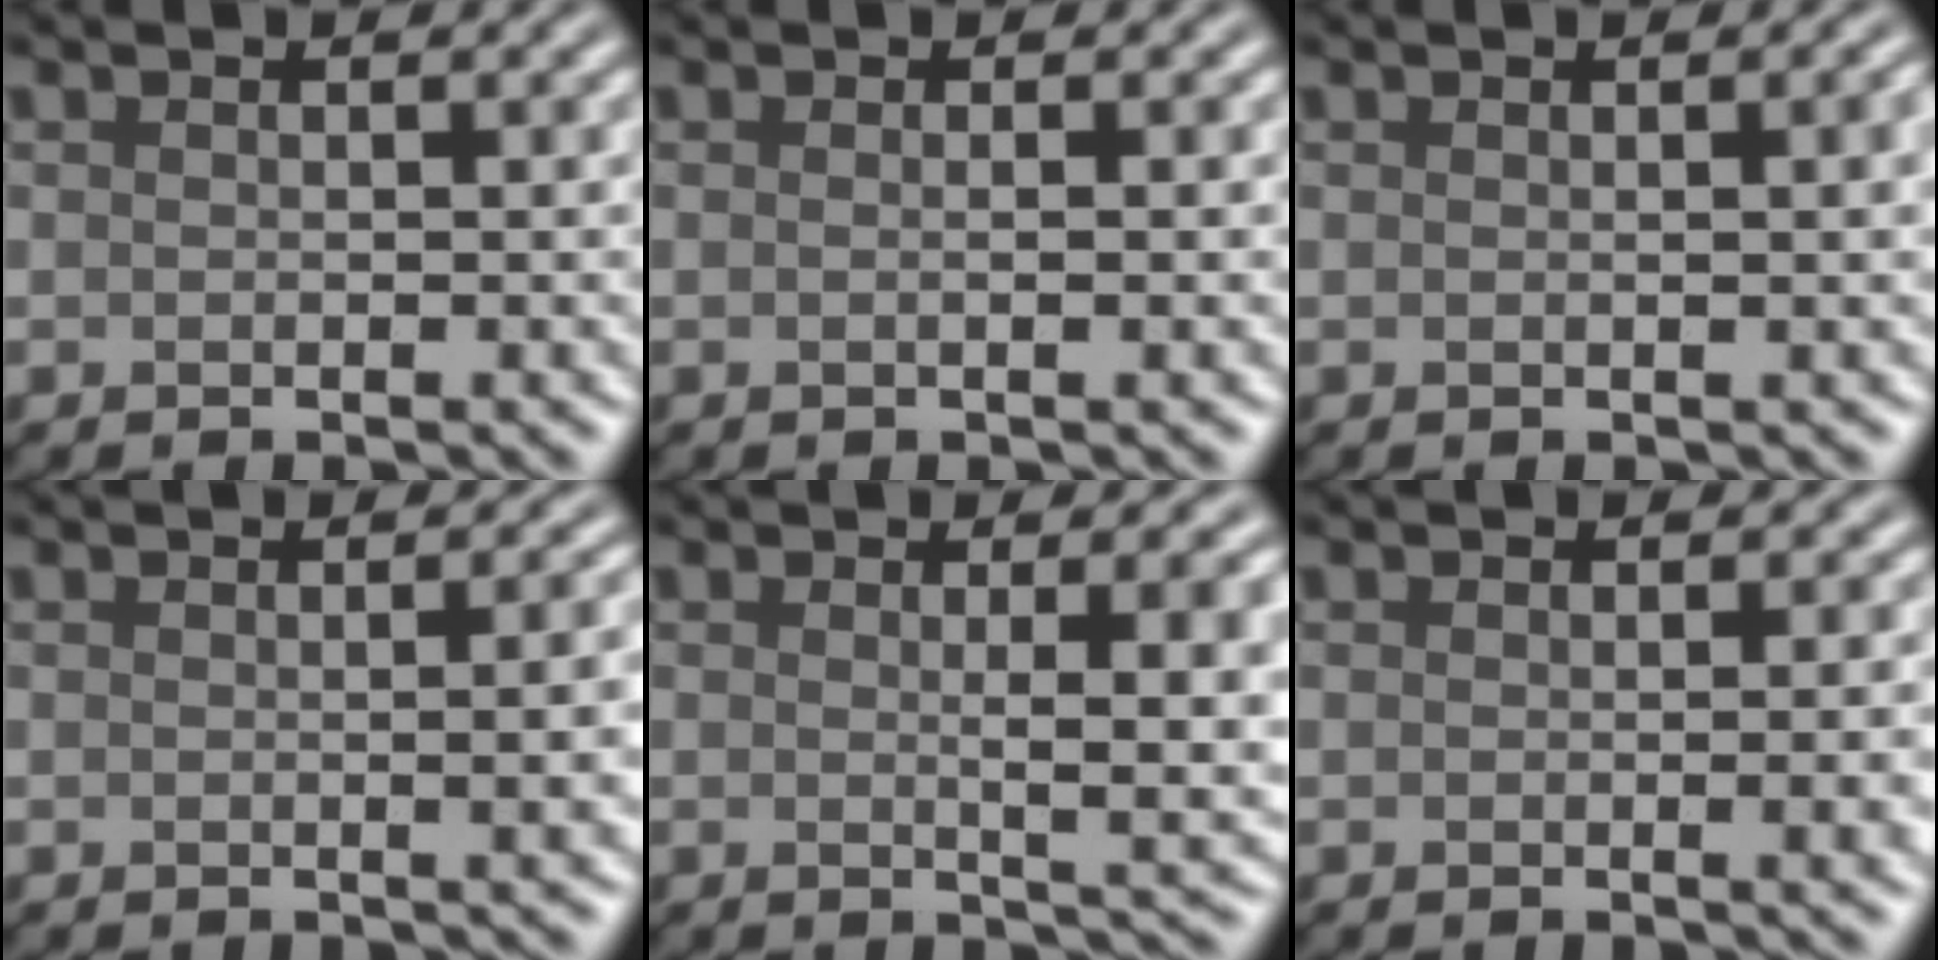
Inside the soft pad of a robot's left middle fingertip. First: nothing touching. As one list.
[{"total": 1.6, "force": [0.3, 0.8, 1.4], "torque": [0.002, -0.004, -0.012]}, {"total": 2.9, "force": [0.4, 1.1, 2.6], "torque": [-0.013, 0.011, -0.002]}, {"total": 4.4, "force": [0.0, 1.7, 4.0], "torque": [-0.025, 0.012, -0.001]}, {"total": 6.2, "force": [0.5, 1.6, 6.0], "torque": [-0.068, -0.001, 0.013]}, {"total": 3.3, "force": [-0.1, 1.3, 3.0], "torque": [-0.015, 0.007, -0.003]}]